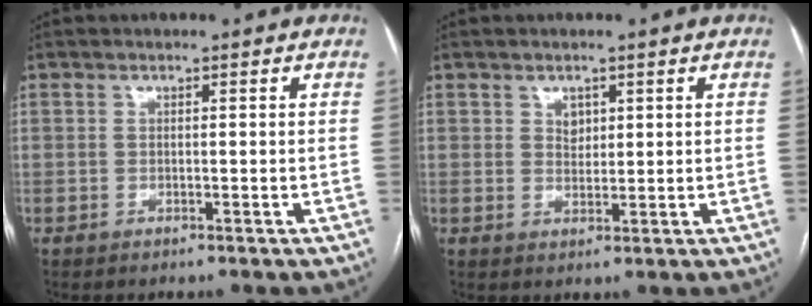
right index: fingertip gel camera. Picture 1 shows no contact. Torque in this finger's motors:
{"motor_torque": [0.03, 0.02, -0.01, 0.00]}